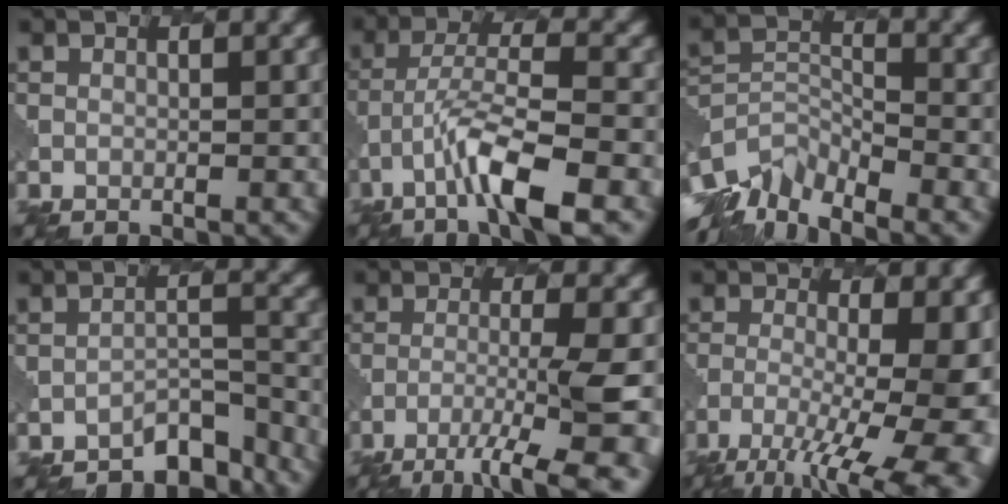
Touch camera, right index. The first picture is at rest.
{"total": 6.9, "force": [-3.7, 1.5, 5.7], "torque": [-0.106, 0.008, -0.075]}
{"total": 6.3, "force": [-5.0, 2.7, 2.6], "torque": [-0.047, -0.010, -0.108]}
{"total": 4.8, "force": [-4.4, 1.4, 1.5], "torque": [-0.018, 0.001, -0.067]}
{"total": 7.8, "force": [-4.5, 1.3, 6.3], "torque": [-0.098, -0.003, -0.074]}
{"total": 12.4, "force": [-4.6, 4.5, 10.6], "torque": [-0.163, -0.013, -0.068]}